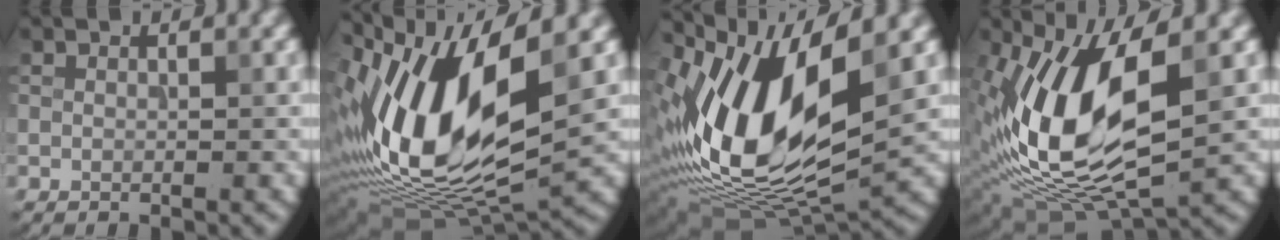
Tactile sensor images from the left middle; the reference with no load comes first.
{"total": 14.9, "force": [2.0, 7.0, 13.0], "torque": [-0.256, -0.009, 0.037]}
{"total": 13.6, "force": [2.5, 6.7, 11.6], "torque": [-0.230, -0.012, 0.045]}
{"total": 12.0, "force": [1.2, 5.5, 10.6], "torque": [-0.221, -0.010, 0.020]}